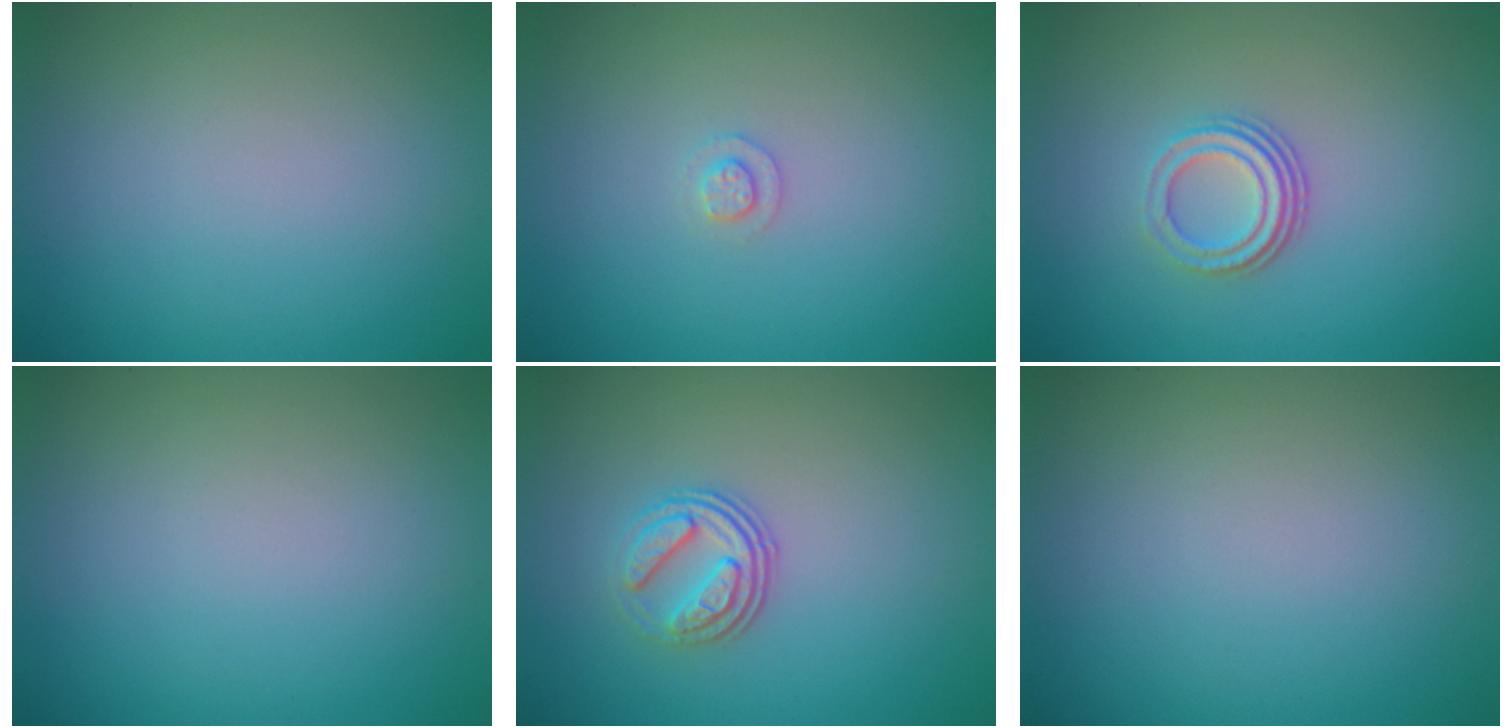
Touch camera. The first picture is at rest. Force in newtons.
{"total": 1.0, "press": 1.0, "slide": 0.2}
{"total": 3.2, "press": 2.3, "slide": 2.3}
{"total": 0.0}
{"total": 3.1, "press": 2.4, "slide": 1.9}
{"total": 0.0}